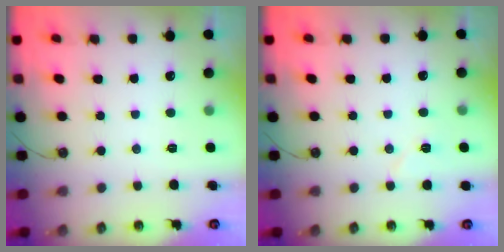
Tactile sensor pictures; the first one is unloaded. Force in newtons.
{"total": 5.6, "press": 5.0, "slide": 2.5}